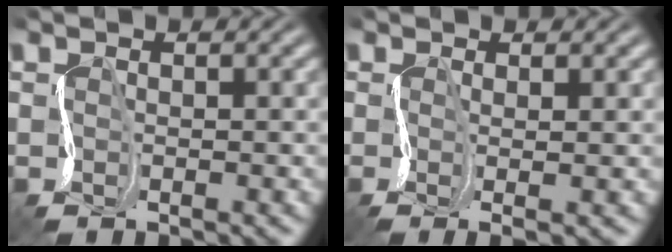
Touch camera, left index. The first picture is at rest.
{"total": 1.6, "force": [0.2, 0.3, 1.6], "torque": [-0.033, 0.000, 0.005]}